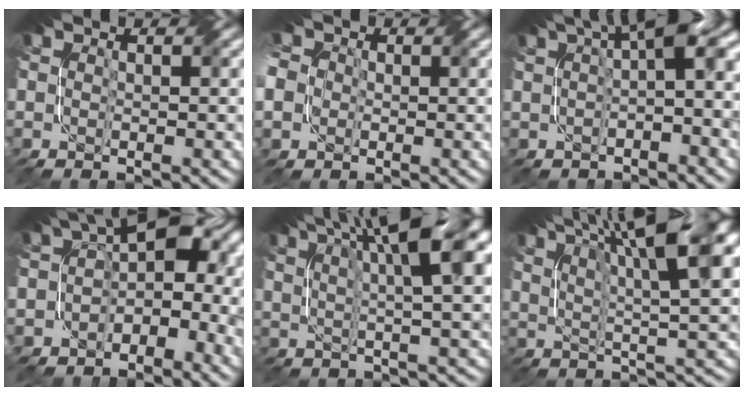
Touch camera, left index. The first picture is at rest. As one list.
[{"total": 6.2, "force": [-0.3, 5.9, 2.0], "torque": [-0.065, 0.015, -0.049]}, {"total": 6.2, "force": [1.9, 1.9, 5.6], "torque": [-0.070, 0.026, 0.021]}, {"total": 8.5, "force": [-0.8, 5.5, 6.4], "torque": [-0.074, 0.009, -0.024]}, {"total": 10.2, "force": [5.1, 2.5, 8.4], "torque": [-0.102, 0.030, 0.074]}, {"total": 11.3, "force": [6.3, 2.4, 9.0], "torque": [-0.130, 0.023, 0.103]}]